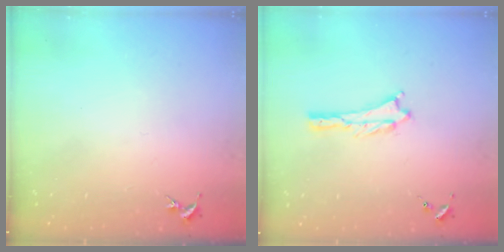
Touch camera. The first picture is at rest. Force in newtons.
{"total": 0.9, "press": 0.9, "slide": 0.2}